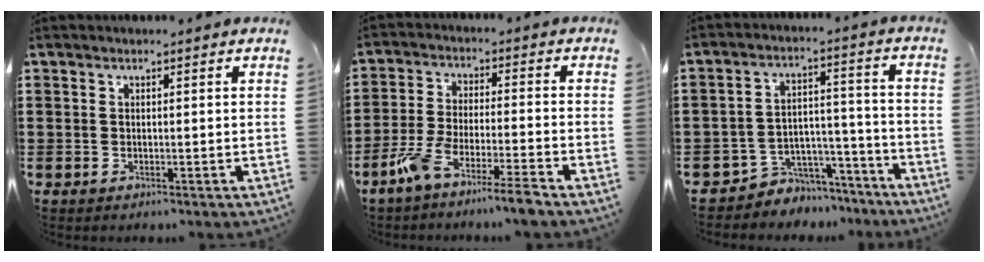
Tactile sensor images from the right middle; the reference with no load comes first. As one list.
[{"total": 7.3, "force": [-6.1, -0.4, 4.0], "torque": [-0.088, -0.017, -0.118]}, {"total": 5.3, "force": [-4.8, 2.4, 0.1], "torque": [-0.008, 0.018, -0.097]}]